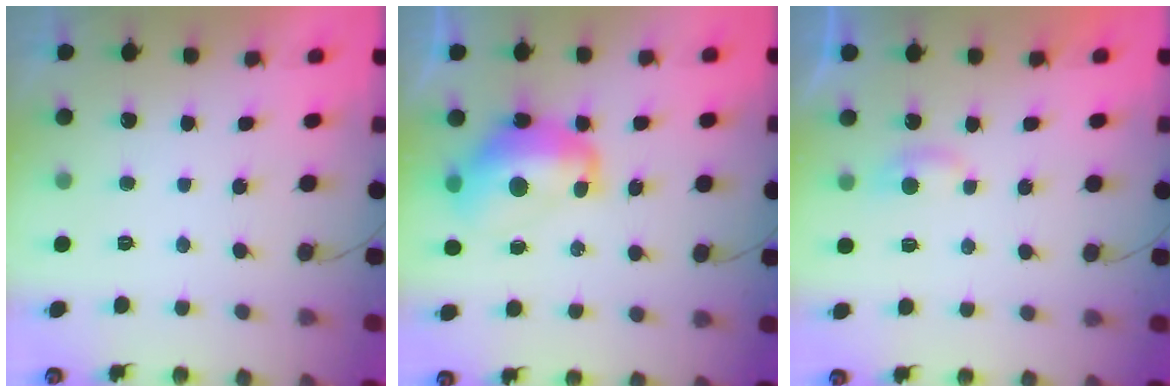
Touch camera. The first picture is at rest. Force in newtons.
{"total": 12.9, "press": 12.8, "slide": 1.6}
{"total": 2.8, "press": 2.8, "slide": 0.3}